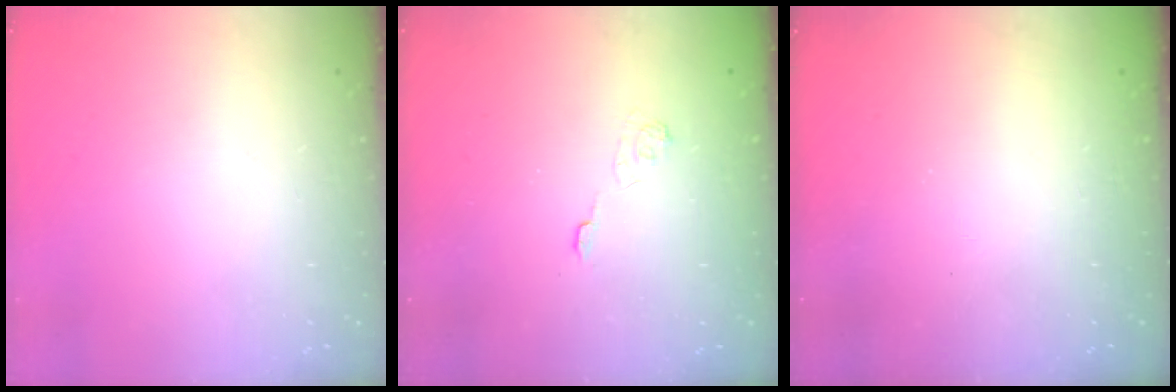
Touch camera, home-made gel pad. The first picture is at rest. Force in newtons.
{"total": 2.8, "press": 2.3, "slide": 1.5}
{"total": 2.3, "press": 2.2, "slide": 0.7}